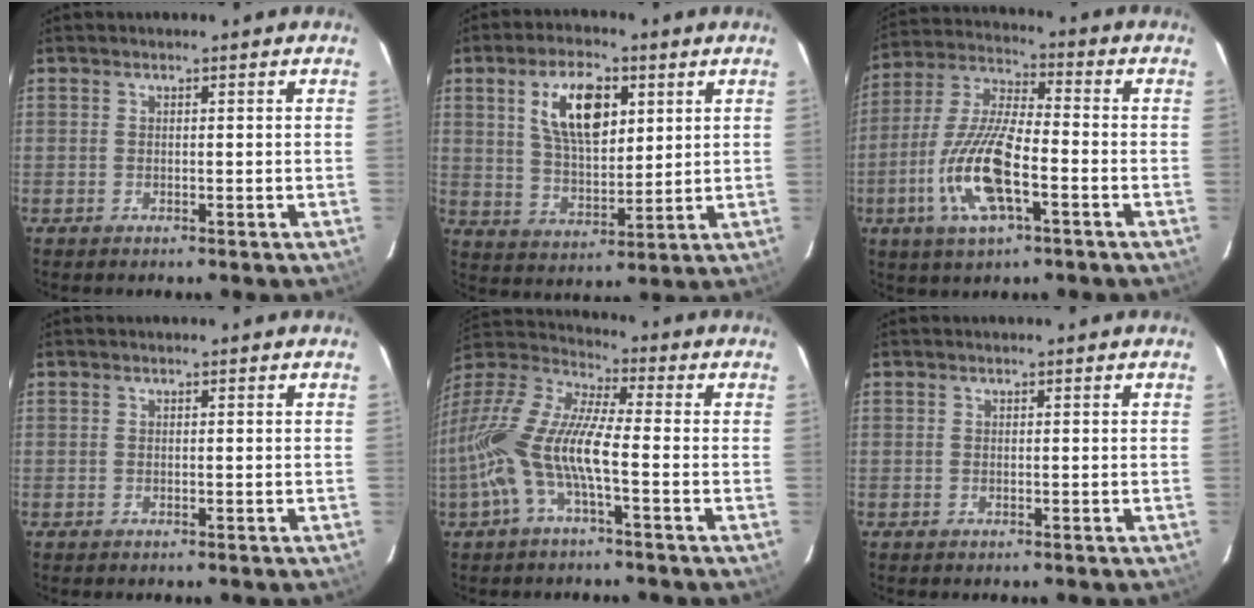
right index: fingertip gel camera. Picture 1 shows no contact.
{"total": 11.9, "force": [4.6, 5.6, 9.4], "torque": [-0.171, 0.014, 0.087]}
{"total": 14.9, "force": [-5.3, 4.5, 13.2], "torque": [-0.280, -0.008, -0.105]}
{"total": 0.0}
{"total": 15.1, "force": [-4.0, 3.6, 14.1], "torque": [-0.277, -0.005, -0.086]}
{"total": 0.0}